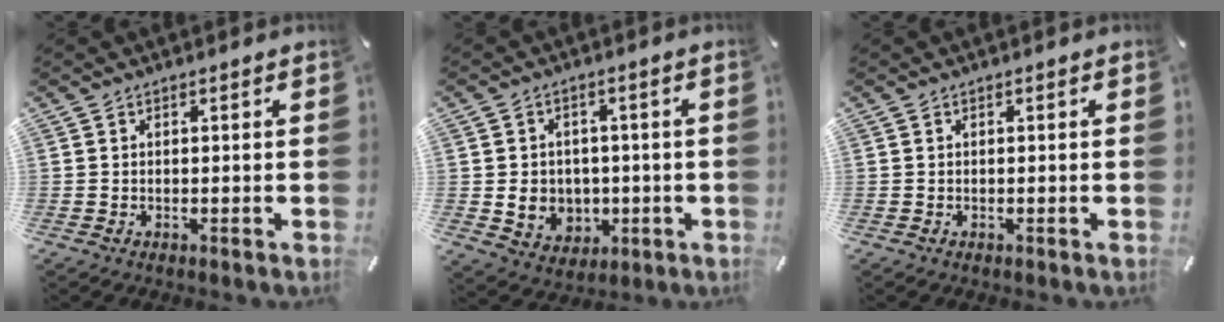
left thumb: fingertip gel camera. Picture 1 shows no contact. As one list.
[{"total": 7.3, "force": [-0.1, 6.8, 2.6], "torque": [-0.049, -0.001, 0.001]}, {"total": 0.0}]